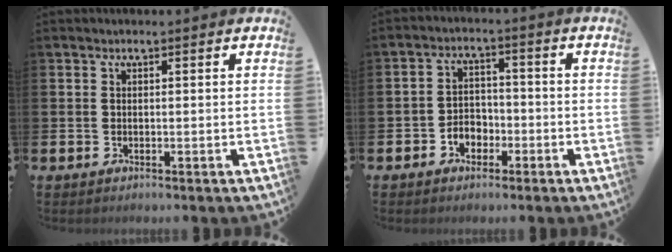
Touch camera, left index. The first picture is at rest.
{"total": 2.7, "force": [-1.8, 1.9, 0.7], "torque": [-0.010, 0.006, -0.042]}